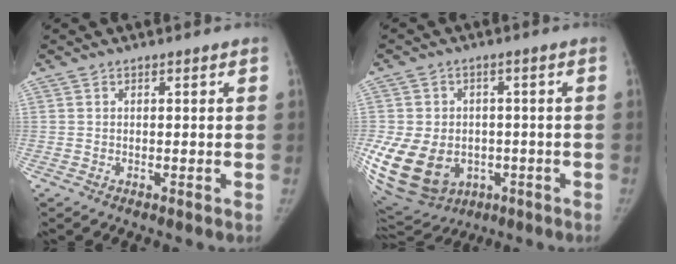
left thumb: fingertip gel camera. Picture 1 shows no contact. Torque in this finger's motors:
{"motor_torque": [0.80, 1.16, 1.28, -0.64, 0.15]}